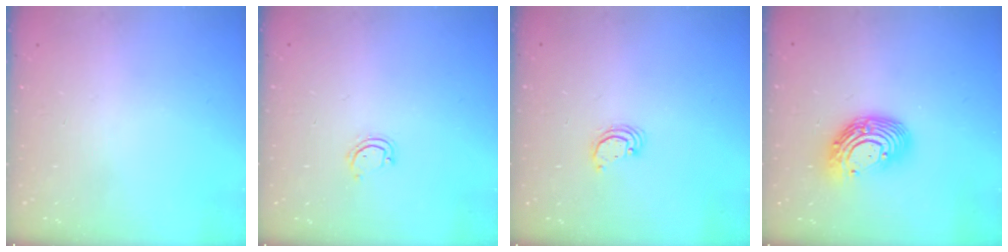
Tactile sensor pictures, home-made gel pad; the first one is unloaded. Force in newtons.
{"total": 3.3, "press": 3.3, "slide": 0.2}
{"total": 2.7, "press": 2.7, "slide": 0.2}
{"total": 13.2, "press": 13.1, "slide": 1.3}